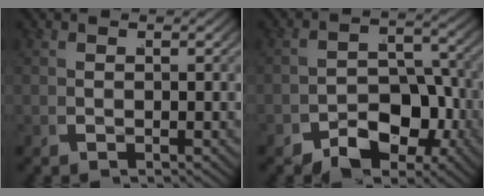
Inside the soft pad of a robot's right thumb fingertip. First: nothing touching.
{"total": 5.7, "force": [-3.4, 3.5, 3.0], "torque": [-0.045, -0.015, -0.058]}